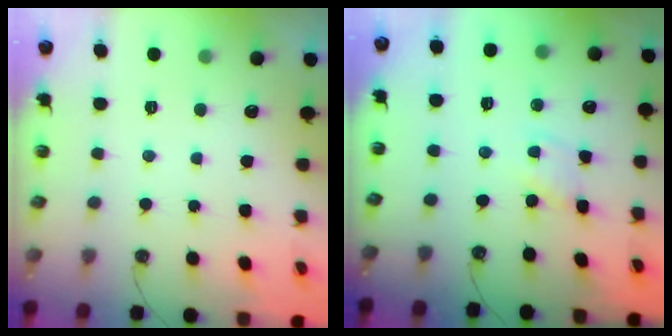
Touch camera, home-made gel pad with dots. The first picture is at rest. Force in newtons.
{"total": 2.1, "press": 2.1, "slide": 0.3}